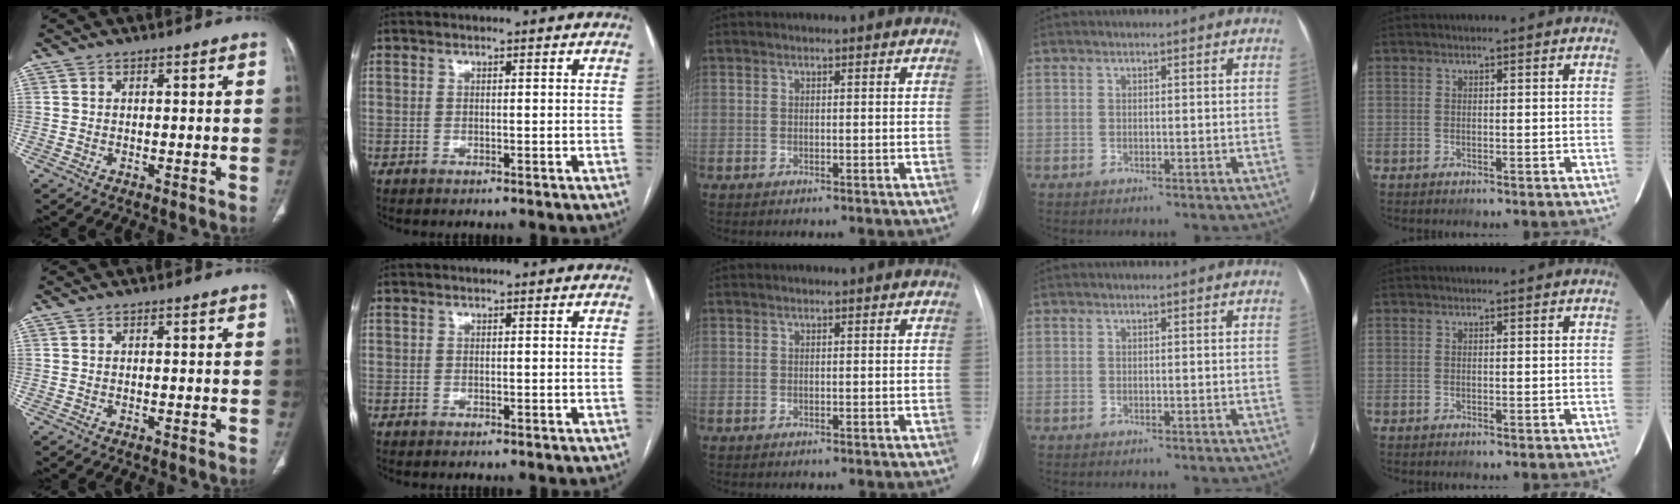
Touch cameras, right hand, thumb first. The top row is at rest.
{}